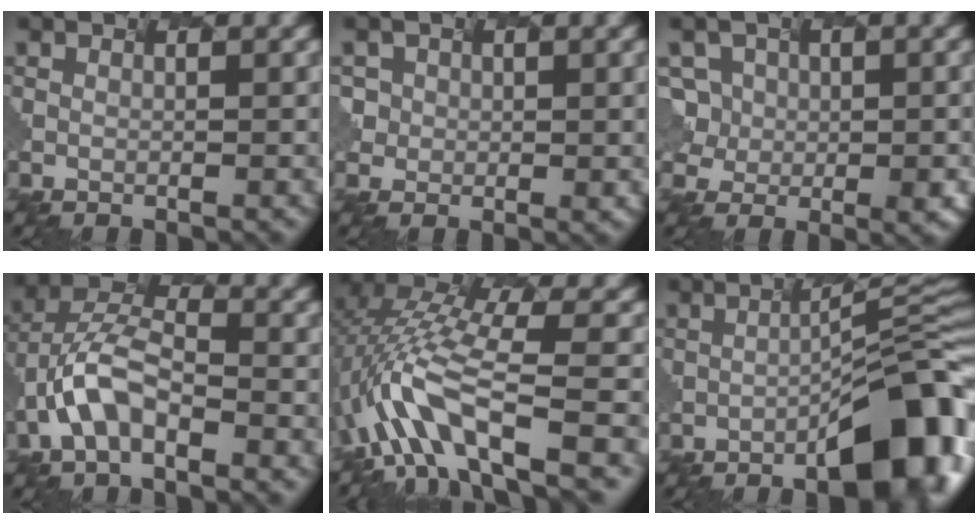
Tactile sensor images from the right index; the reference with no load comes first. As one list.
[{"total": 1.2, "force": [-0.5, -0.4, -1.0], "torque": [-0.003, -0.008, 0.026]}, {"total": 3.1, "force": [-0.5, 2.7, 1.5], "torque": [-0.047, -0.014, 0.032]}, {"total": 5.2, "force": [-4.0, 1.6, 2.9], "torque": [-0.087, 0.011, -0.047]}, {"total": 9.7, "force": [-5.2, 2.4, 7.9], "torque": [-0.175, 0.018, -0.061]}, {"total": 9.4, "force": [-3.7, 1.9, 8.5], "torque": [-0.115, -0.003, -0.025]}]